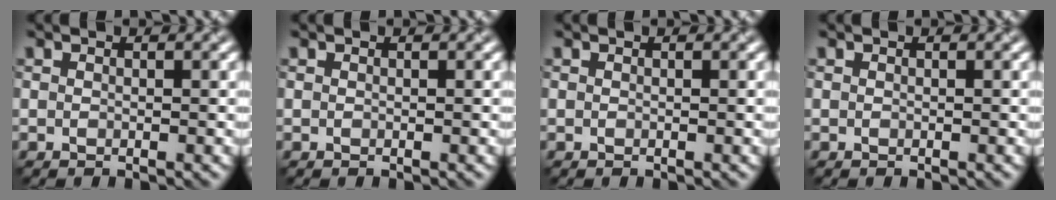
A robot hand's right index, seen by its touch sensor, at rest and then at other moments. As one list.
[{"total": 0.0}, {"total": 0.0}, {"total": 0.0}]